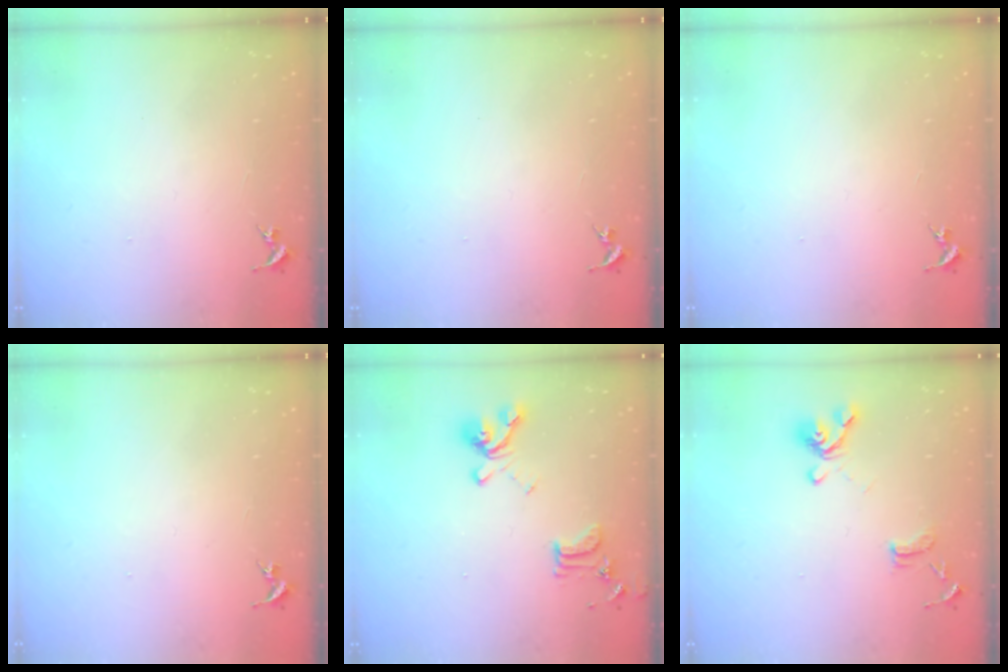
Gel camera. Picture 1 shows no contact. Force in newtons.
{"total": 0.0}
{"total": 0.0}
{"total": 0.0}
{"total": 15.5, "press": 15.4, "slide": 1.5}
{"total": 13.1, "press": 13.0, "slide": 1.4}